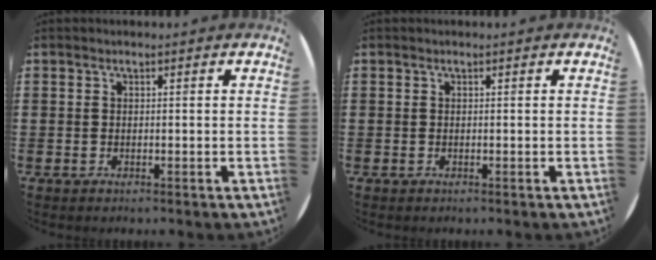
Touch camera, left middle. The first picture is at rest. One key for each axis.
{"total": 0.0}